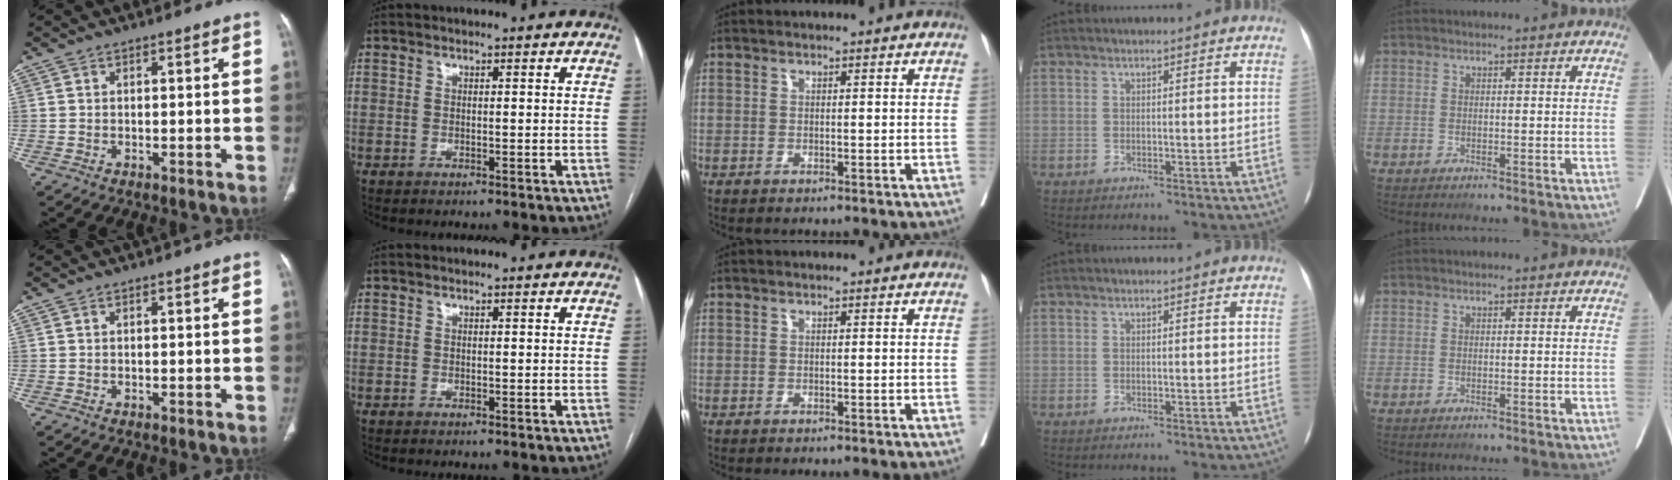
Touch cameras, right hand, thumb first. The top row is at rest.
{}